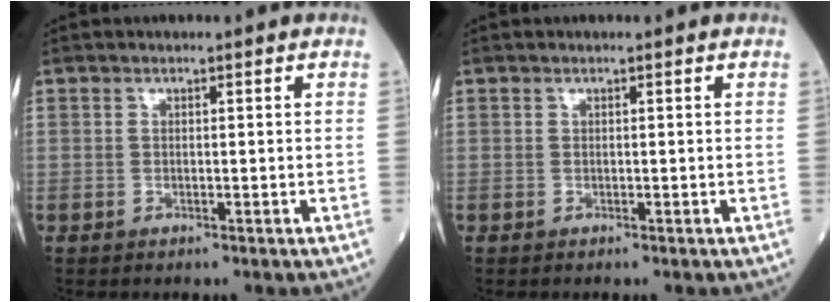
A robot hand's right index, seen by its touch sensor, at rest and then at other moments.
{"total": 0.0}